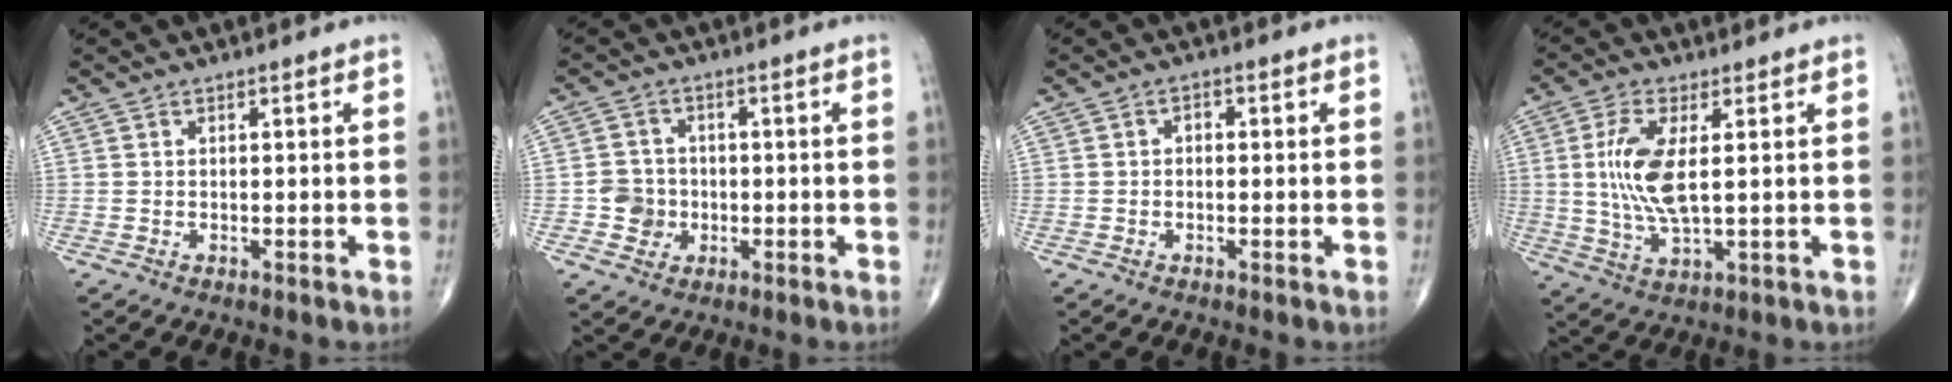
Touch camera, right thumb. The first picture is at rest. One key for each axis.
{"total": 4.6, "fx": -1.0, "fy": 4.3, "fz": 1.1, "tx": 0.006, "ty": 0.011, "tz": -0.020}
{"total": 1.5, "fx": 0.0, "fy": 1.1, "fz": 1.1, "tx": -0.008, "ty": 0.008, "tz": -0.004}
{"total": 9.9, "fx": 1.4, "fy": 3.5, "fz": 9.2, "tx": -0.204, "ty": -0.012, "tz": 0.030}